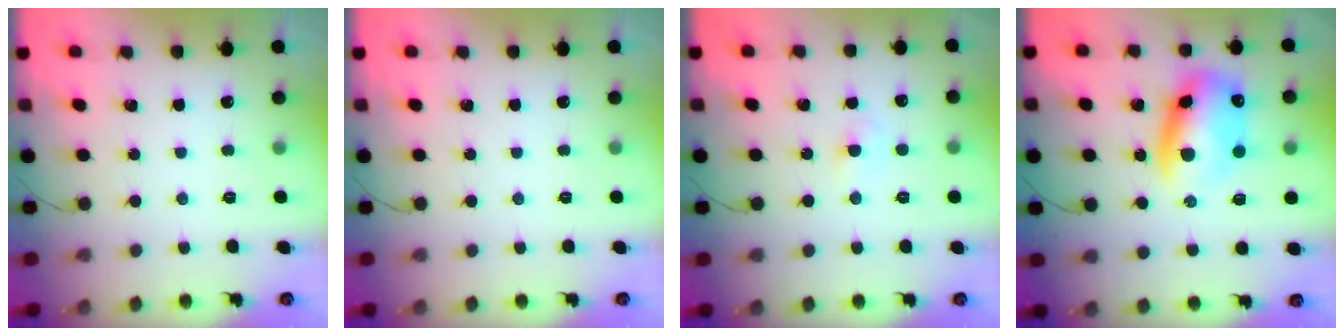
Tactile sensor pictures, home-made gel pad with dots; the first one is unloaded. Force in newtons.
{"total": 0.0}
{"total": 2.5, "press": 2.3, "slide": 1.0}
{"total": 12.1, "press": 11.7, "slide": 3.0}